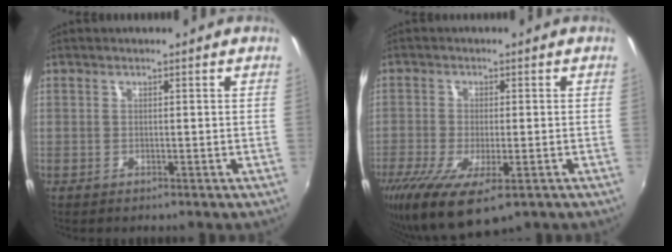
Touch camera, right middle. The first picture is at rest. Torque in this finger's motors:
{"motor_torque": [1.38, -0.76, 0.31, 0.21]}